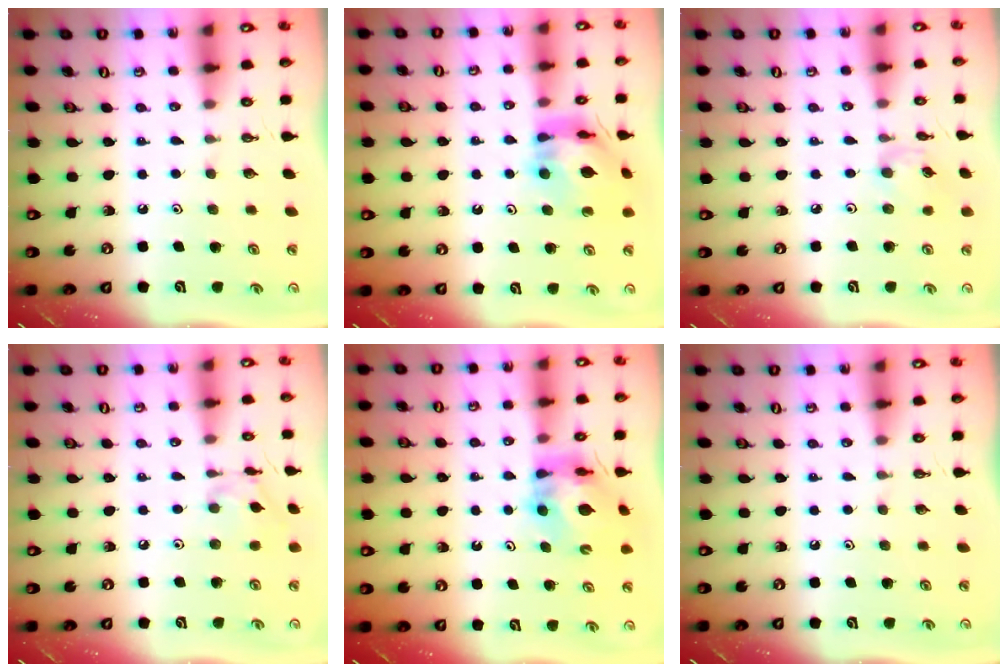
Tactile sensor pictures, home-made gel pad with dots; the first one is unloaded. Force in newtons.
{"total": 12.0, "press": 11.9, "slide": 1.5}
{"total": 3.3, "press": 3.3, "slide": 0.3}
{"total": 8.2, "press": 8.2, "slide": 0.5}
{"total": 10.4, "press": 10.3, "slide": 1.2}
{"total": 0.0}